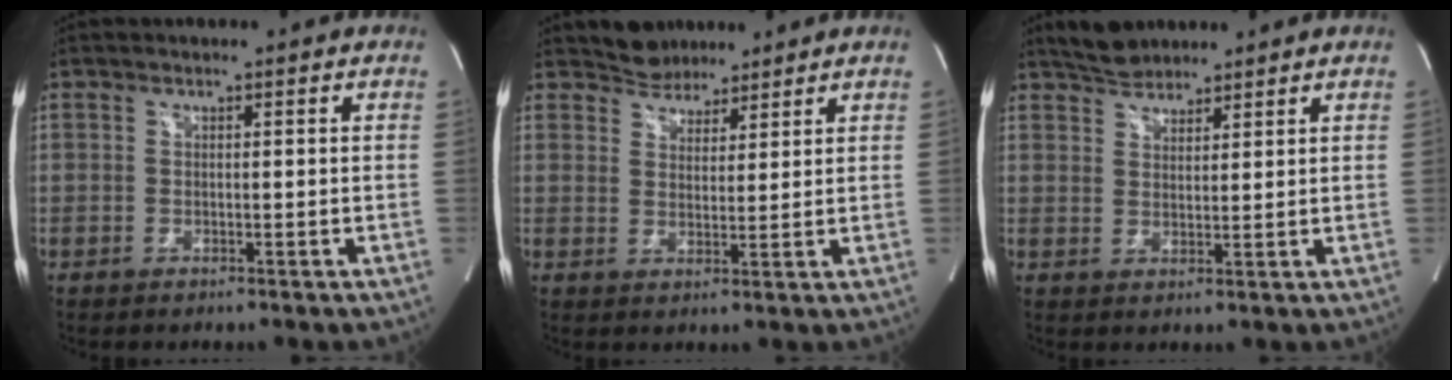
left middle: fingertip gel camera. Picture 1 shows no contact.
{"total": 4.6, "force": [4.1, 2.1, 0.2], "torque": [0.000, 0.008, 0.069]}
{"total": 4.5, "force": [4.1, 1.6, 0.8], "torque": [-0.021, 0.013, 0.077]}